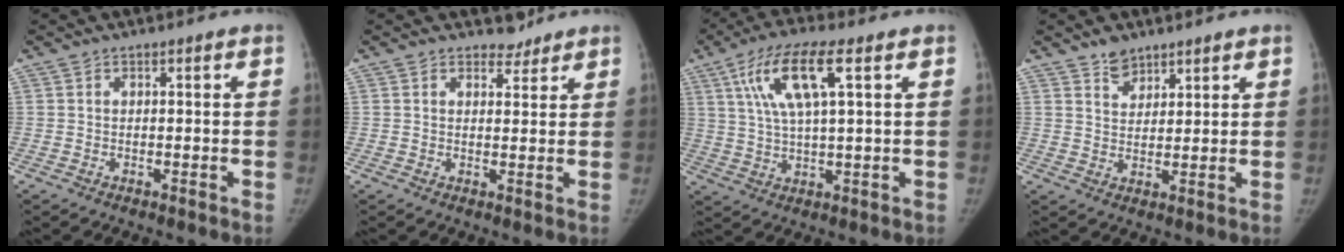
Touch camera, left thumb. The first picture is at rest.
{"total": 2.4, "force": [2.1, 1.2, -0.1], "torque": [0.023, -0.014, 0.025]}
{"total": 11.9, "force": [4.6, 3.1, 10.6], "torque": [-0.218, 0.003, 0.085]}
{"total": 3.8, "force": [3.1, 2.1, 0.9], "torque": [0.008, -0.024, 0.055]}